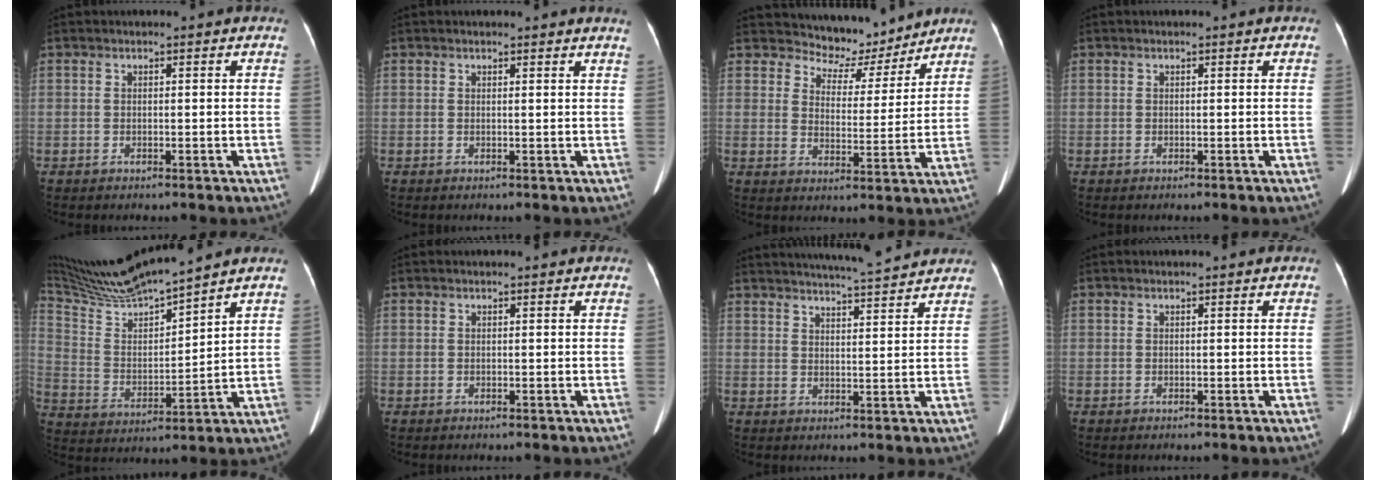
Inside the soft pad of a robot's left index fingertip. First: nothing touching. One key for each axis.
{"total": 2.7, "fx": 2.6, "fy": -0.3, "fz": 0.7, "tx": -0.009, "ty": -0.016, "tz": 0.015}
{"total": 7.0, "fx": 6.6, "fy": 2.0, "fz": -0.5, "tx": 0.005, "ty": -0.018, "tz": 0.102}
{"total": 0.0}
{"total": 15.3, "fx": 13.9, "fy": -1.1, "fz": 6.2, "tx": -0.125, "ty": -0.004, "tz": 0.262}
{"total": 0.0}
{"total": 11.0, "fx": 10.2, "fy": -0.4, "fz": 3.9, "tx": -0.064, "ty": 0.004, "tz": 0.135}
{"total": 0.0}